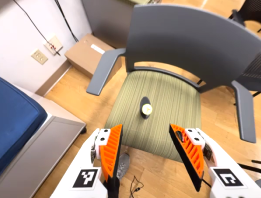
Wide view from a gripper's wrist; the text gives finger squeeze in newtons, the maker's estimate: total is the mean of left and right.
{"total": 0.0}